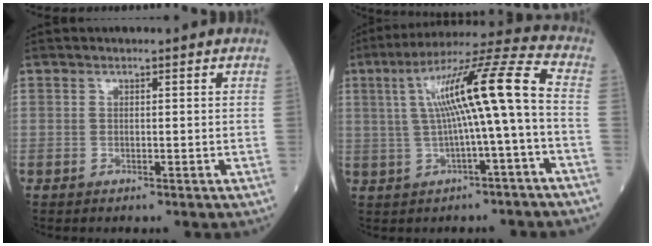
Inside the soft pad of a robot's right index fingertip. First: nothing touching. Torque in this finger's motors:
{"motor_torque": [0.80, -0.39, 0.38, 0.21]}